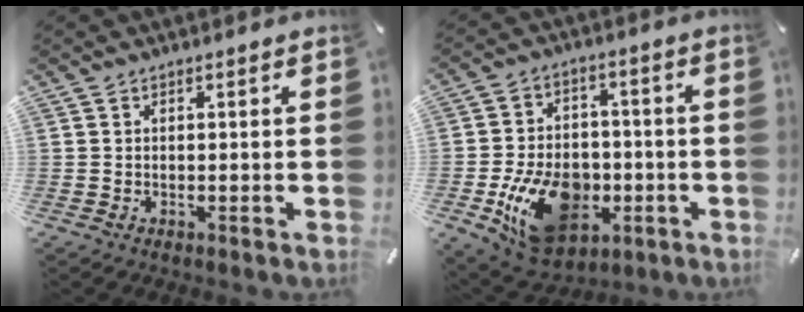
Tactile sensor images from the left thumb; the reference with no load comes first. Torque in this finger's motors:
{"motor_torque": [2.20, 2.60, 0.36, 0.25, 0.25]}